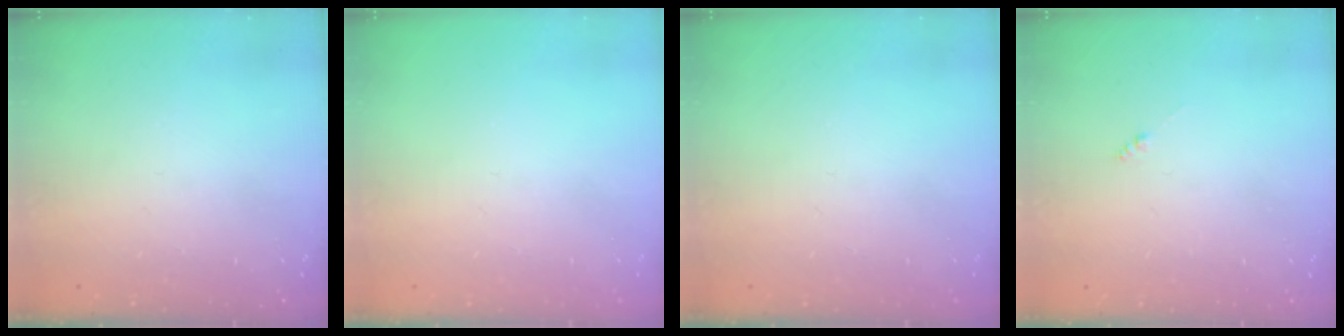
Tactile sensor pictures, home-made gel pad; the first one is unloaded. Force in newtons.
{"total": 0.0}
{"total": 0.0}
{"total": 0.0}